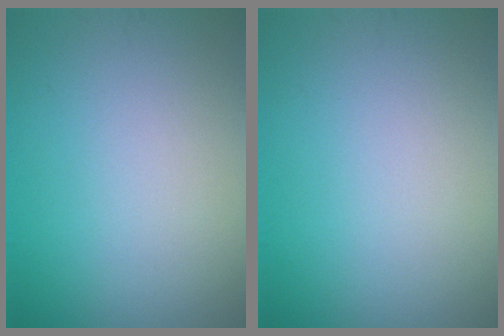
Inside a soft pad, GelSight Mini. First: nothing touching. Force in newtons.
{"total": 0.0}